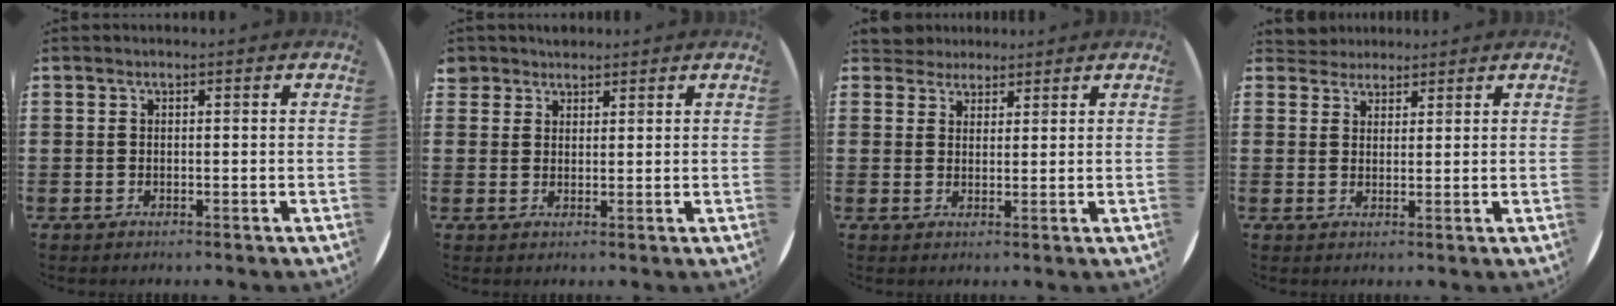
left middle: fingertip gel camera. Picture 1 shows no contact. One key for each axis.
{"total": 2.3, "fx": 2.1, "fy": 1.1, "fz": -0.2, "tx": 0.006, "ty": 0.004, "tz": 0.039}
{"total": 3.2, "fx": 2.9, "fy": 1.2, "fz": -0.2, "tx": -0.006, "ty": 0.000, "tz": 0.058}
{"total": 2.8, "fx": 2.6, "fy": 0.9, "fz": -0.3, "tx": -0.002, "ty": -0.001, "tz": 0.051}